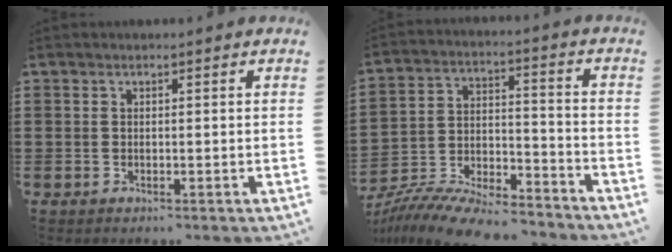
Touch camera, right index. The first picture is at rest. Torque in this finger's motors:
{"motor_torque": [0.76, 1.38, 0.42, 0.15]}